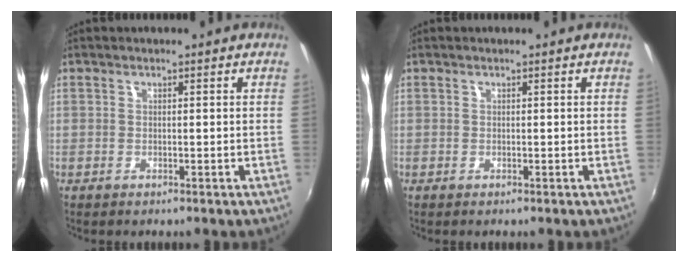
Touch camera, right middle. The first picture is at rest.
{"total": 0.0}